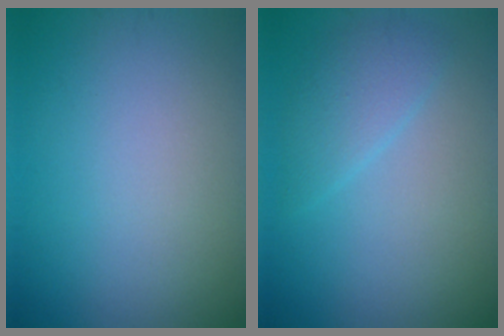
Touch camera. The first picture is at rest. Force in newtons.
{"total": 2.3, "press": 2.3, "slide": 0.3}